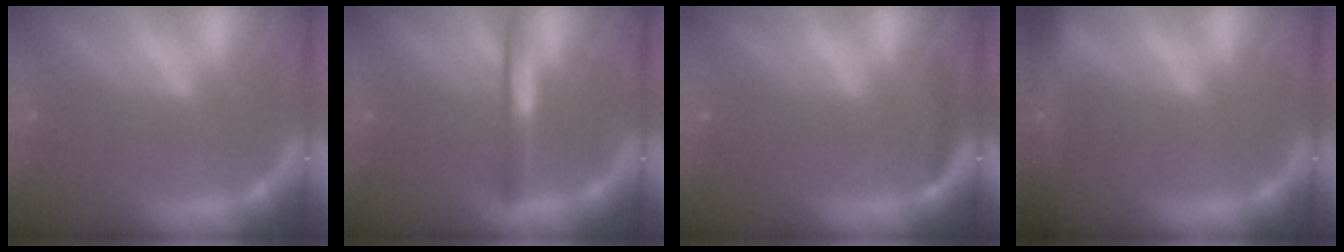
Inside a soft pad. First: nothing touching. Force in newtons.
{"total": 3.0}
{"total": 1.4}
{"total": 9.0}